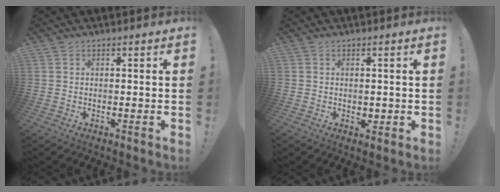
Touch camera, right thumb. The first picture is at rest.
{"total": 1.4, "force": [0.3, 1.2, 0.6], "torque": [-0.002, -0.001, 0.005]}